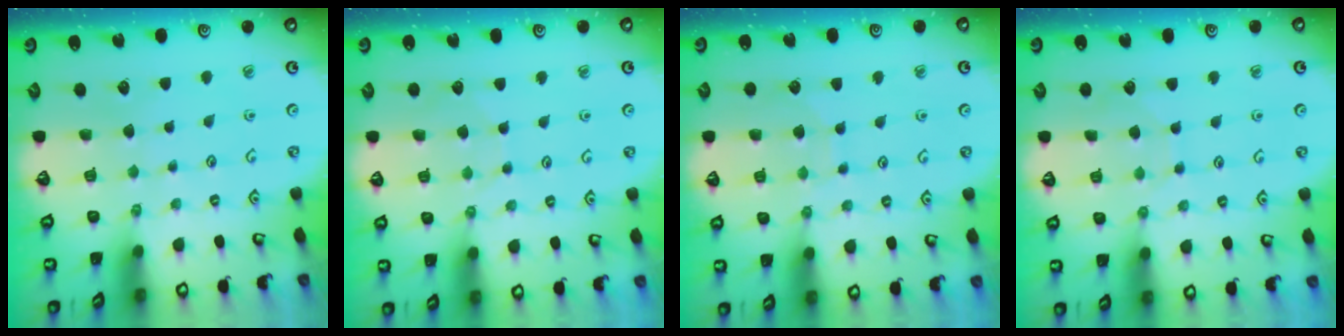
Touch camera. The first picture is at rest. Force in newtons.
{"total": 5.2, "press": 5.2, "slide": 0.5}
{"total": 7.6, "press": 7.6, "slide": 0.6}
{"total": 4.5, "press": 4.5, "slide": 0.5}